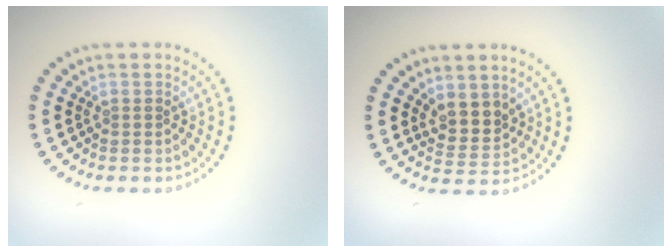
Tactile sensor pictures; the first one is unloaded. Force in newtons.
{"total": 2.6, "press": 2.2, "slide": 1.4}